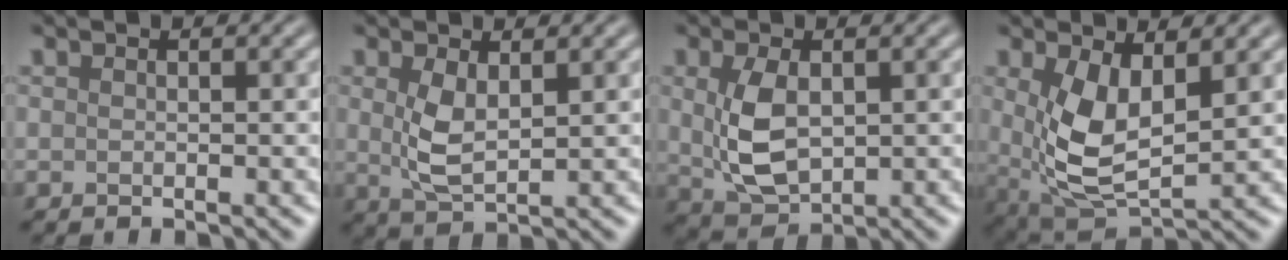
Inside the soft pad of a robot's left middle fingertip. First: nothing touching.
{"total": 3.3, "force": [0.9, 1.5, 2.8], "torque": [-0.066, -0.005, 0.021]}
{"total": 5.2, "force": [0.5, 3.1, 4.1], "torque": [-0.097, -0.003, 0.020]}
{"total": 6.2, "force": [1.3, 3.0, 5.3], "torque": [-0.118, -0.016, 0.032]}